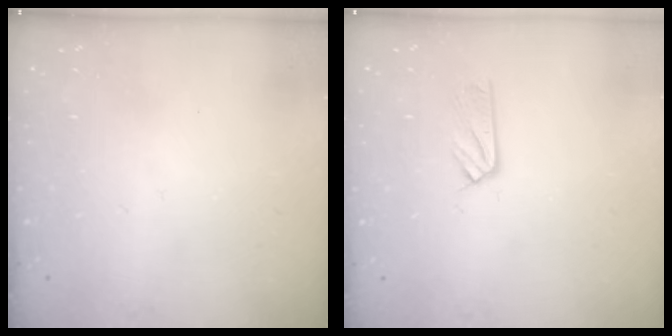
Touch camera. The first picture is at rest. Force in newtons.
{"total": 4.6, "press": 4.6, "slide": 0.2}